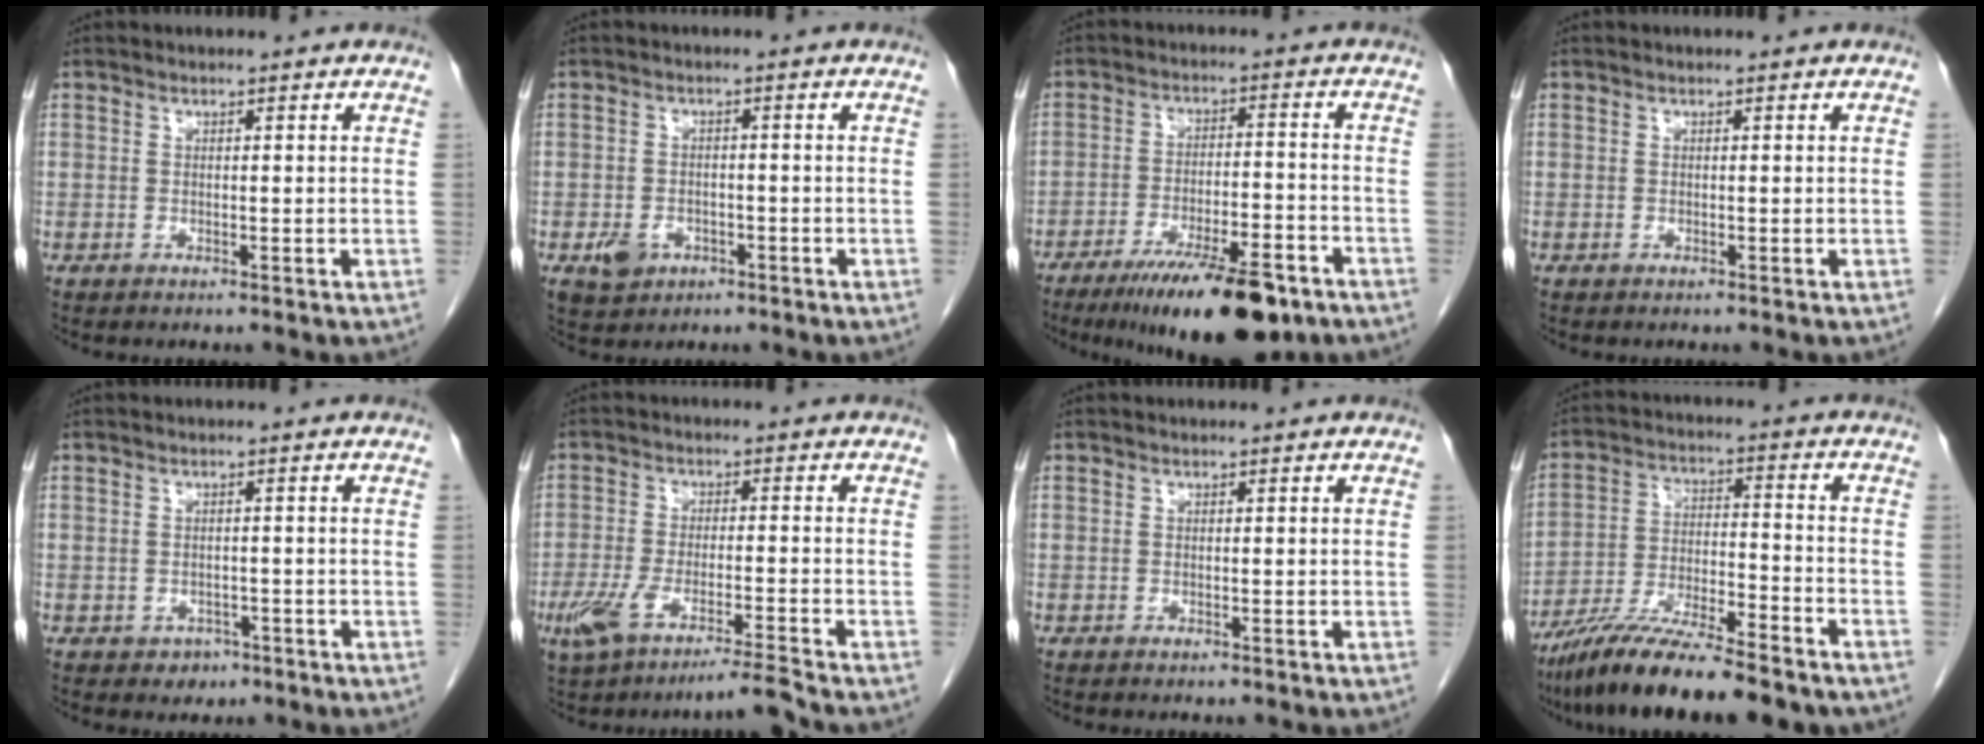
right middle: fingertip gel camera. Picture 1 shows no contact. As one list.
[{"total": 4.0, "force": [-1.8, 3.0, 1.8], "torque": [-0.035, 0.001, -0.021]}, {"total": 15.1, "force": [-10.4, 3.3, 10.5], "torque": [-0.144, -0.016, -0.166]}, {"total": 0.0}, {"total": 2.0, "force": [-1.1, 1.6, 0.5], "torque": [-0.006, 0.006, -0.010]}, {"total": 7.4, "force": [-5.4, -0.1, 5.0], "torque": [-0.095, -0.011, -0.099]}, {"total": 0.0}, {"total": 15.5, "force": [-12.6, 1.9, 8.8], "torque": [-0.160, -0.024, -0.216]}]